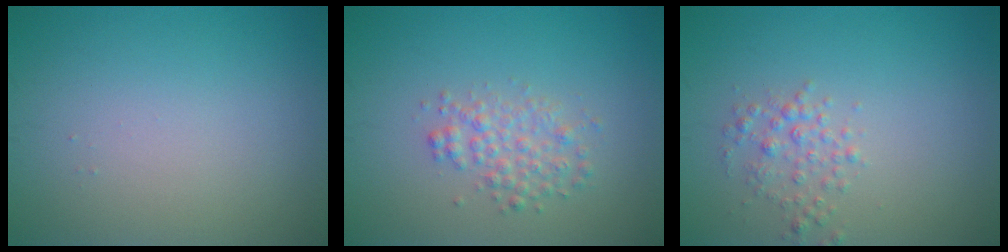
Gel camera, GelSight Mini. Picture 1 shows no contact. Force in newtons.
{"total": 2.5, "press": 2.5, "slide": 0.1}
{"total": 1.9, "press": 1.9, "slide": 0.0}